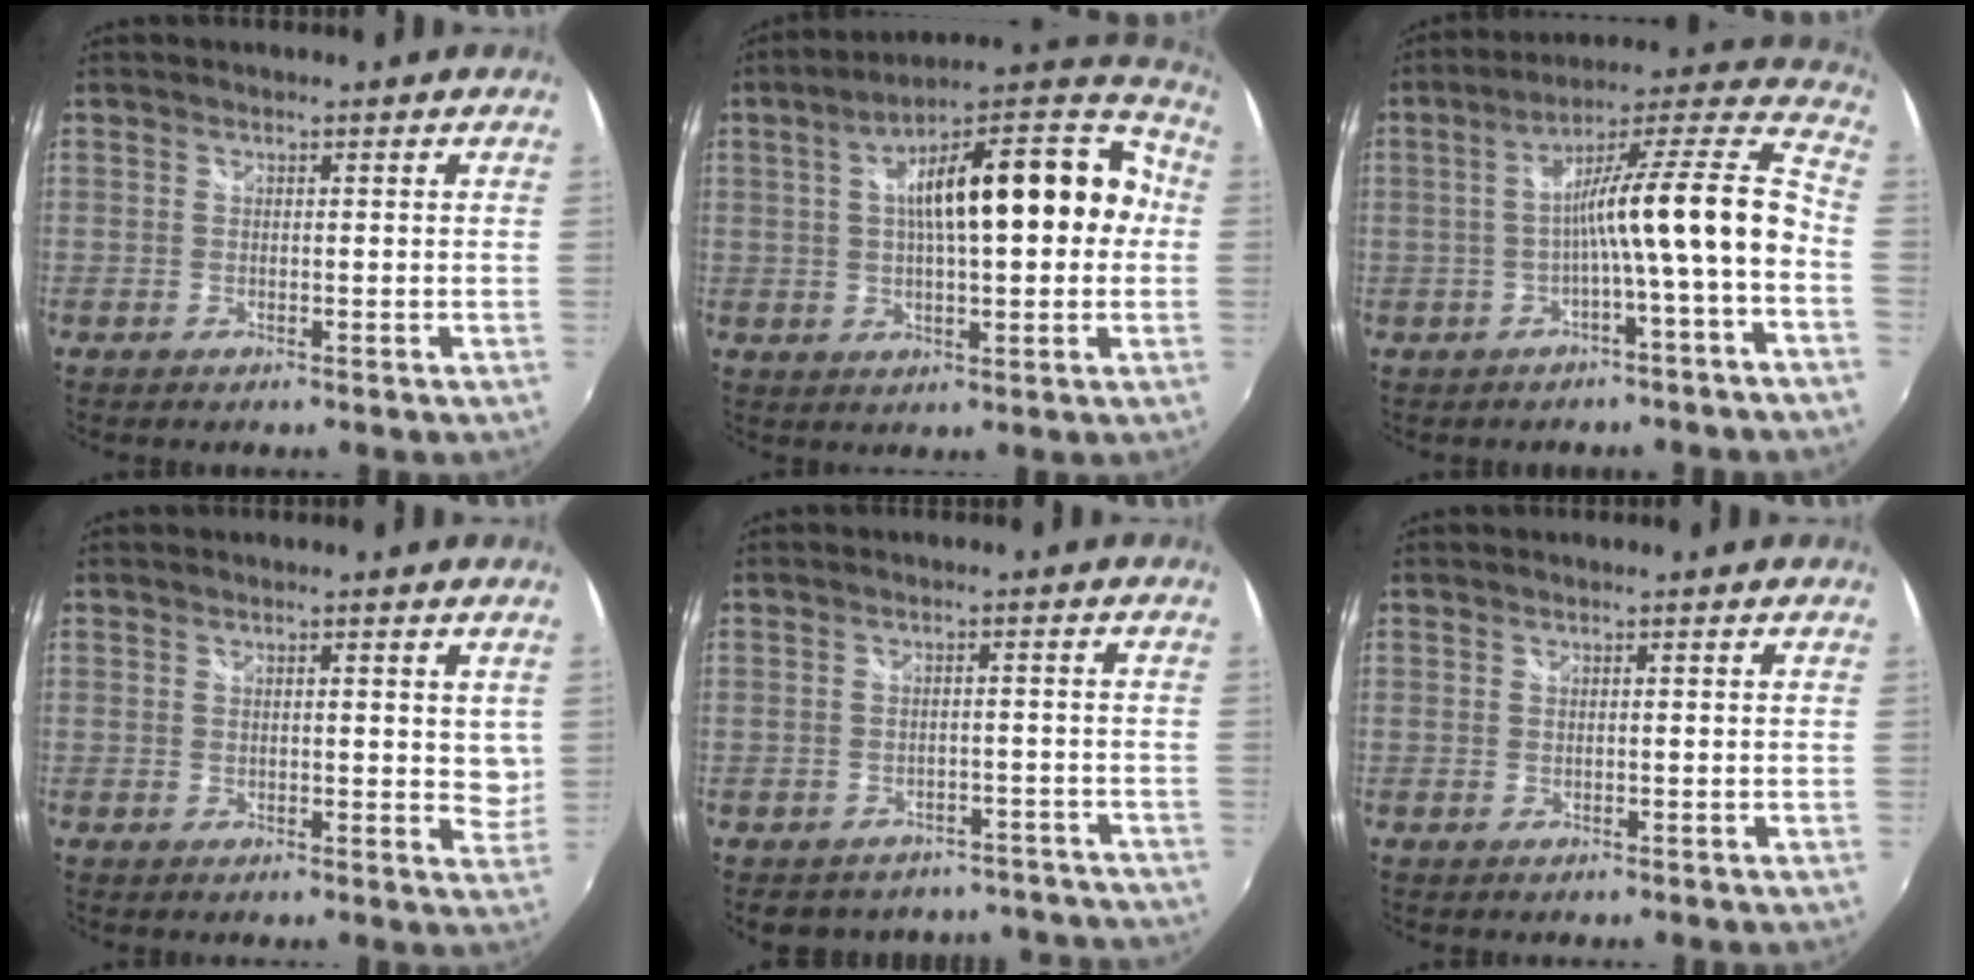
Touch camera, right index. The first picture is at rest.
{"total": 20.8, "force": [2.3, 7.1, 19.4], "torque": [-0.303, 0.040, 0.030]}
{"total": 14.7, "force": [-3.5, 0.3, 14.3], "torque": [-0.212, 0.031, -0.055]}
{"total": 4.7, "force": [2.2, 2.0, 3.6], "torque": [-0.034, -0.001, 0.037]}
{"total": 12.8, "force": [-11.1, 5.9, 2.5], "torque": [-0.052, 0.024, -0.119]}
{"total": 0.0}